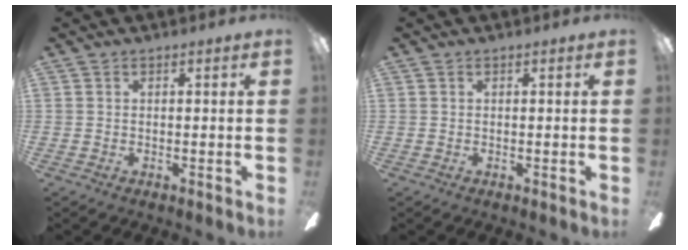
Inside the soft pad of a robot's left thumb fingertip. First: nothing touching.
{"total": 0.0}